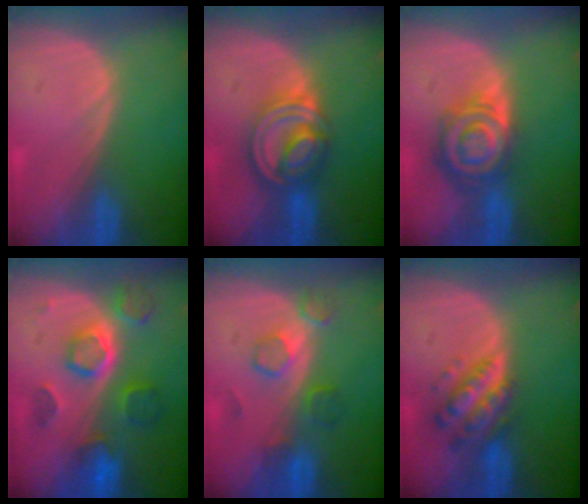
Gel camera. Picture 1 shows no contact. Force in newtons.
{"total": 8.1, "press": 6.8, "slide": 4.3}
{"total": 7.9, "press": 6.9, "slide": 3.8}
{"total": 8.5, "press": 7.7, "slide": 3.6}
{"total": 4.6, "press": 4.5, "slide": 0.6}
{"total": 6.1, "press": 6.1, "slide": 0.4}